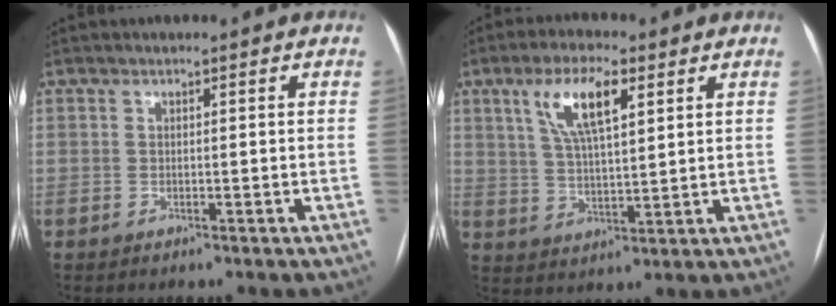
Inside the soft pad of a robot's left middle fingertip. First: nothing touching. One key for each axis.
{"total": 9.0, "fx": 4.2, "fy": 2.4, "fz": 7.6, "tx": -0.149, "ty": 0.013, "tz": 0.081}